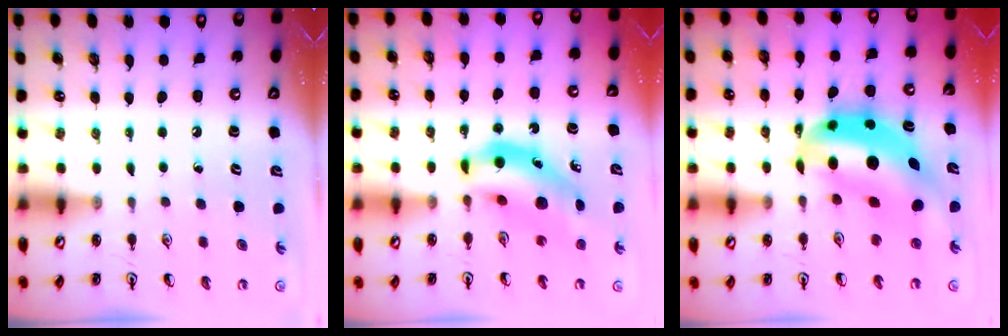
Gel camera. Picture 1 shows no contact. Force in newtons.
{"total": 9.7, "press": 9.3, "slide": 2.7}
{"total": 13.3, "press": 12.8, "slide": 3.7}